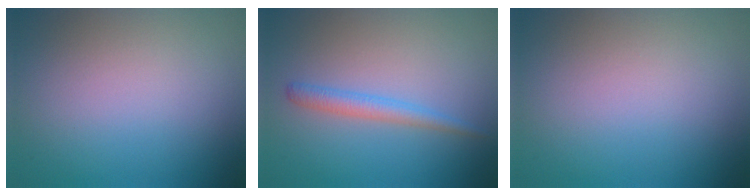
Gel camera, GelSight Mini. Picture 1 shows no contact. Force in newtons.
{"total": 2.0, "press": 2.0, "slide": 0.0}
{"total": 0.0}